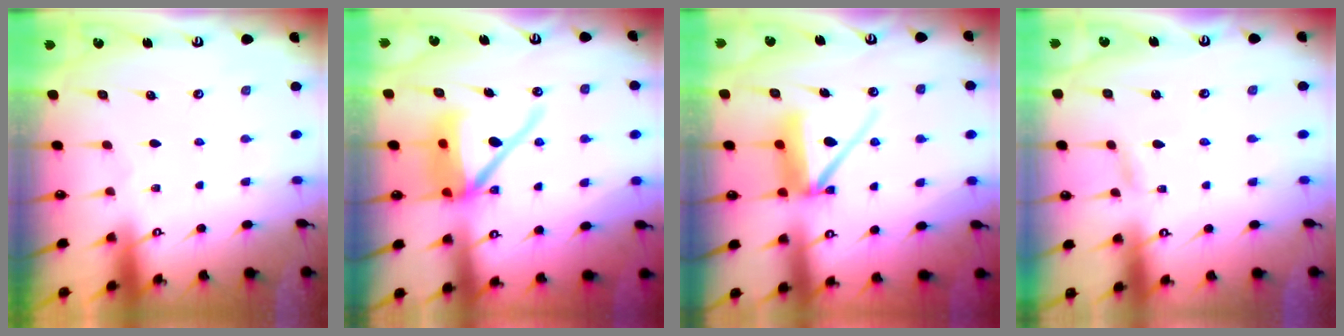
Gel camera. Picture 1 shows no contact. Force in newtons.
{"total": 12.5, "press": 12.3, "slide": 1.8}
{"total": 8.6, "press": 8.5, "slide": 1.1}
{"total": 1.6, "press": 1.6, "slide": 0.2}